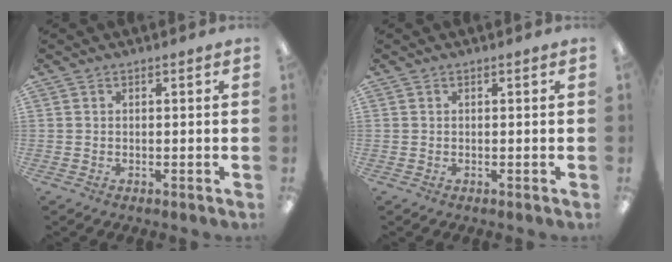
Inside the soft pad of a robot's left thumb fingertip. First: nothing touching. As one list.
[{"total": 0.0}]